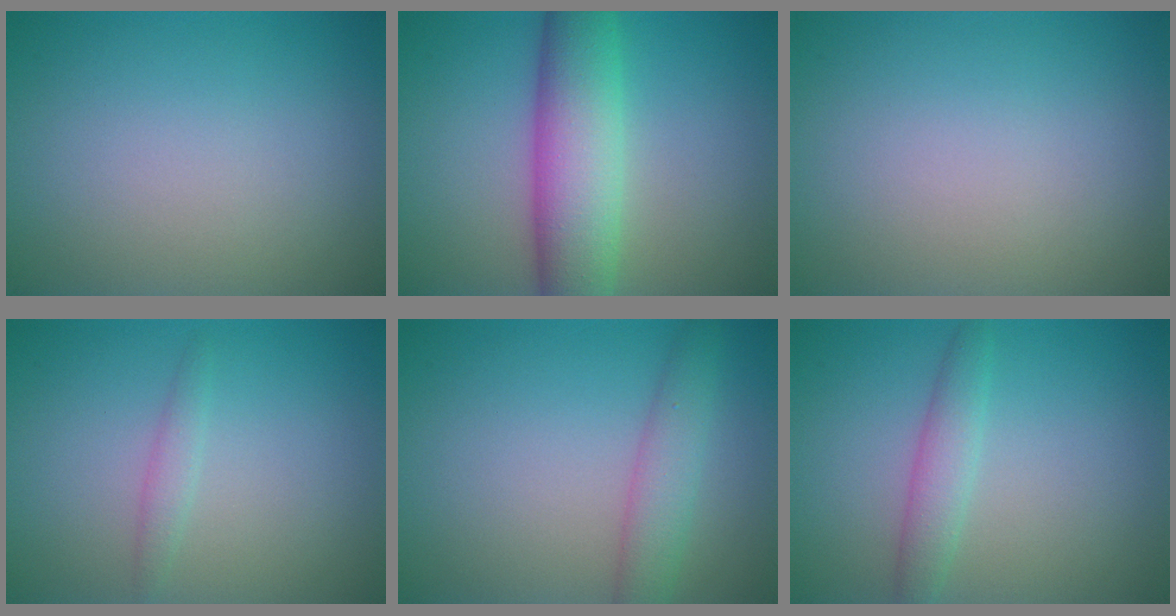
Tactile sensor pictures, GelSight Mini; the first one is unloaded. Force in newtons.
{"total": 7.7, "press": 7.7, "slide": 0.3}
{"total": 0.0}
{"total": 1.1, "press": 1.1, "slide": 0.0}
{"total": 3.1, "press": 3.1, "slide": 0.1}
{"total": 2.3, "press": 2.3, "slide": 0.1}